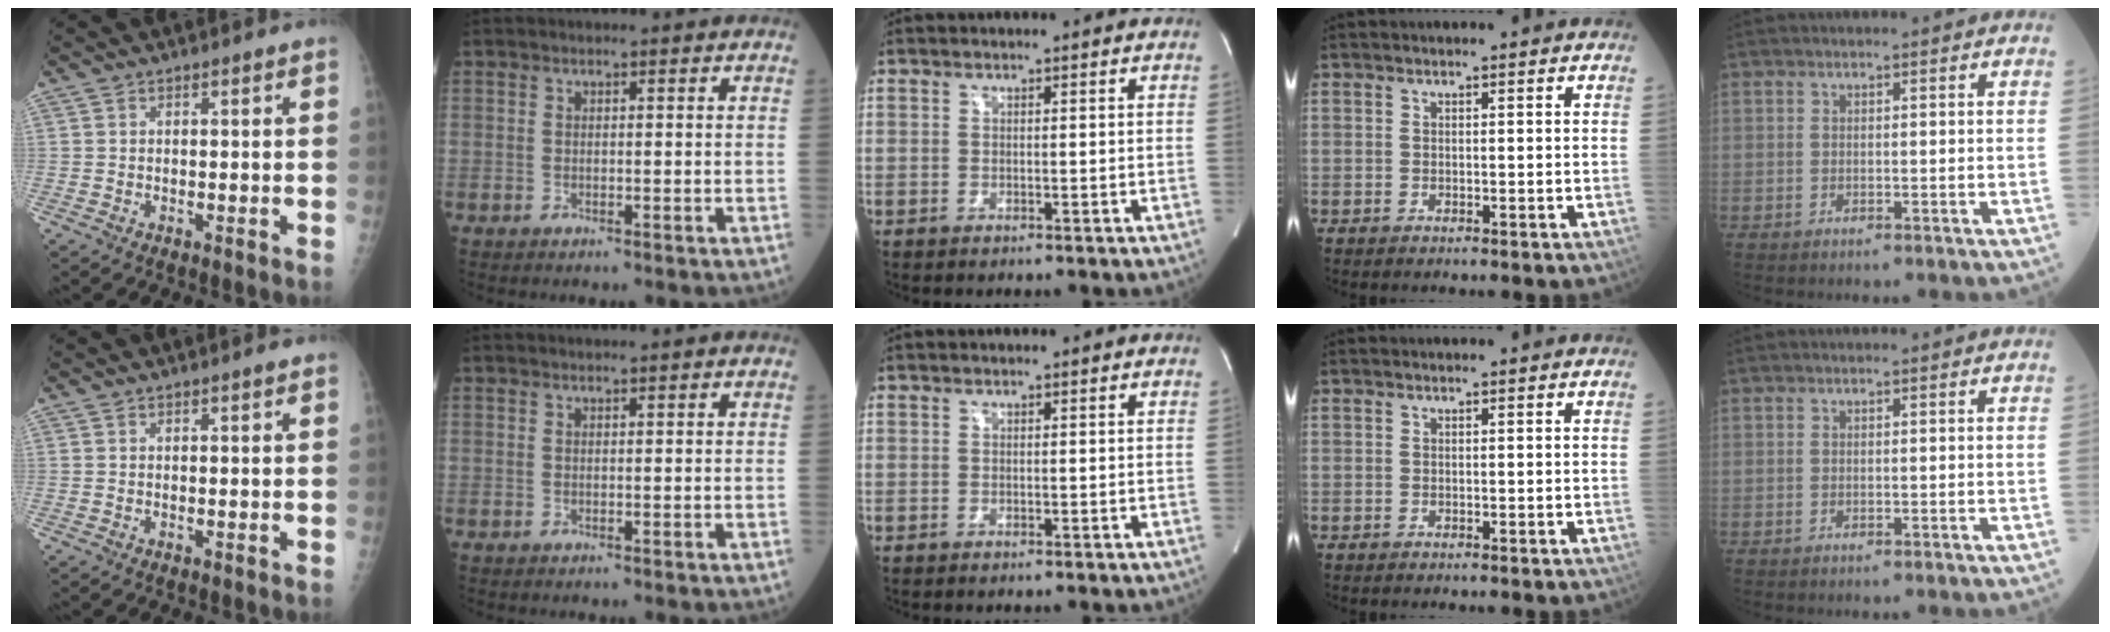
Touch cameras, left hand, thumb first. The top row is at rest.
{"thumb": {"total": 0.6, "force": [0.4, 0.0, 0.5], "torque": [-0.007, -0.001, 0.007]}, "index": {"total": 1.0, "force": [0.9, 0.0, 0.4], "torque": [-0.005, 0.011, 0.016]}}